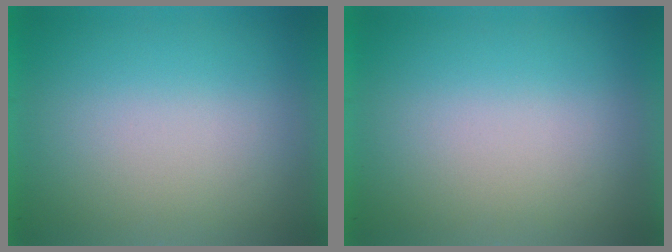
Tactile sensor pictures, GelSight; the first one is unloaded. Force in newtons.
{"total": 0.0}